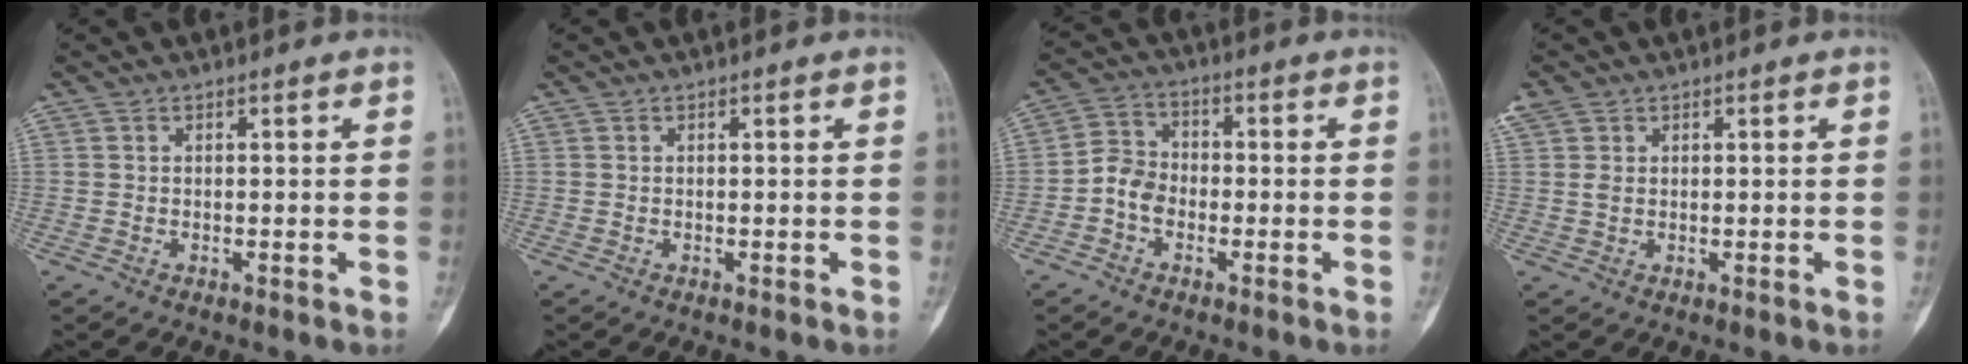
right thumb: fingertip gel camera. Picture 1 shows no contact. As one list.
[{"total": 0.0}, {"total": 5.6, "force": [-2.0, 4.4, 3.0], "torque": [-0.036, 0.021, -0.051]}, {"total": 3.9, "force": [1.7, 2.9, 2.0], "torque": [-0.053, 0.011, 0.044]}]